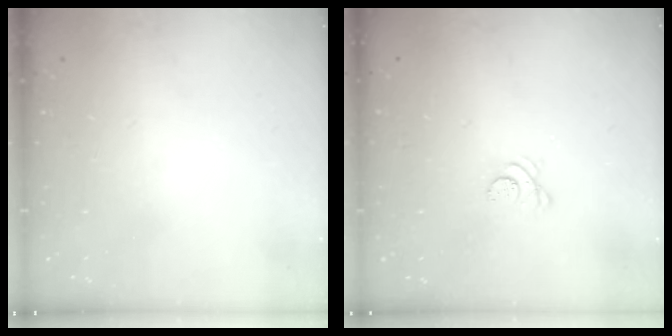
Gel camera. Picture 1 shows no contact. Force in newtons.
{"total": 3.4, "press": 3.3, "slide": 0.5}